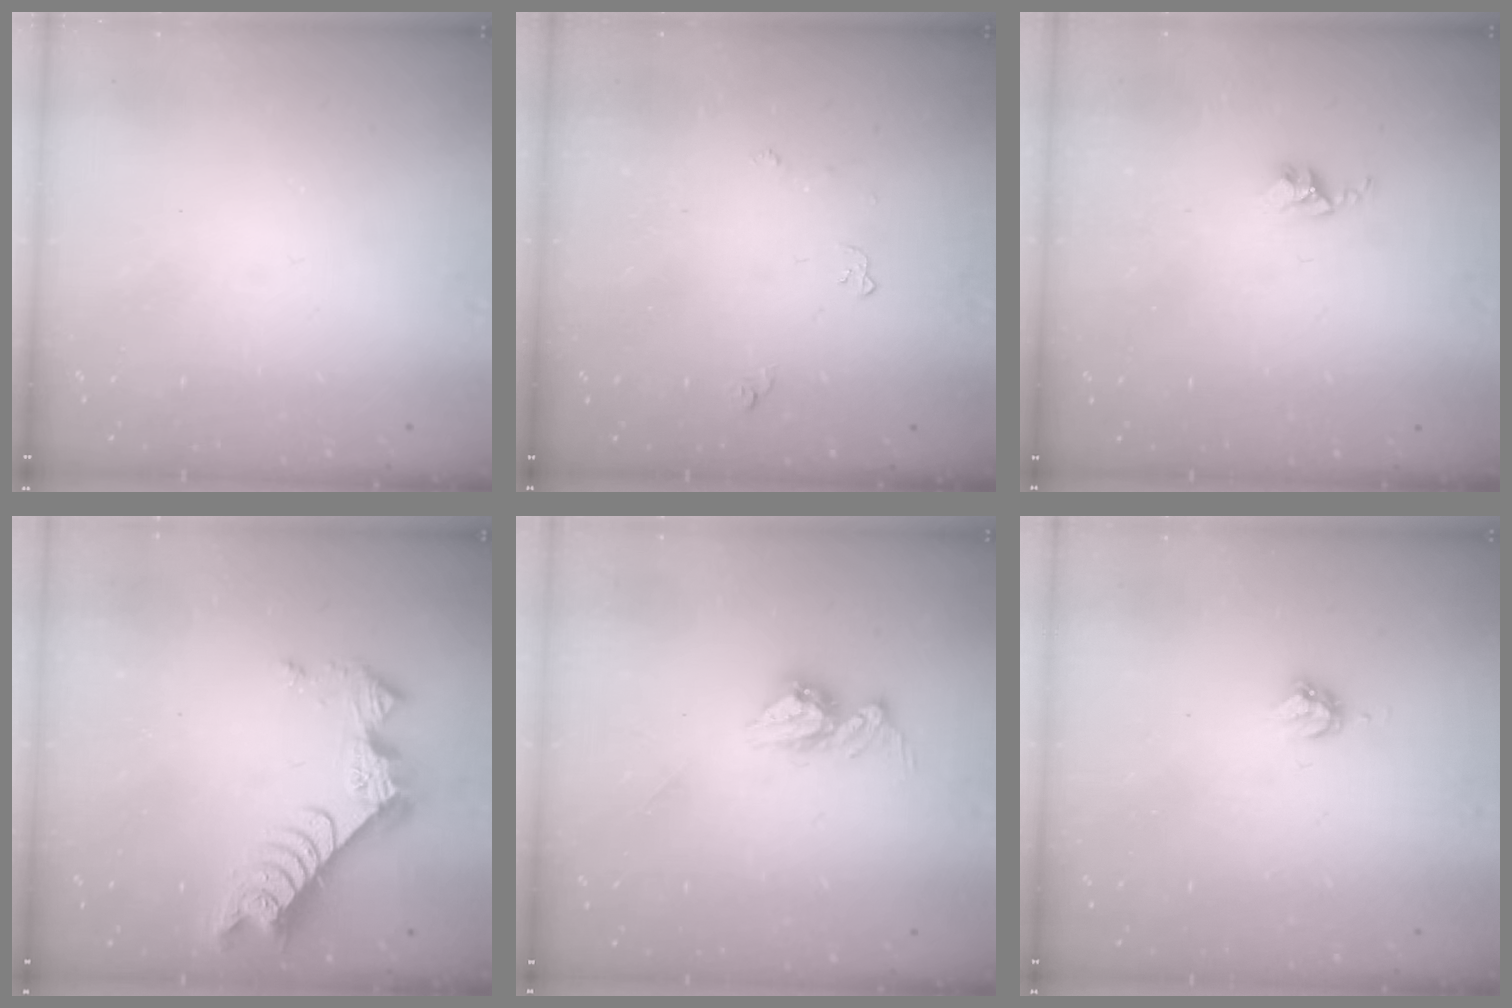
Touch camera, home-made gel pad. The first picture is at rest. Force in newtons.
{"total": 3.4, "press": 3.4, "slide": 0.6}
{"total": 2.6, "press": 2.6, "slide": 0.4}
{"total": 9.5, "press": 9.5, "slide": 0.8}
{"total": 9.4, "press": 9.4, "slide": 0.8}
{"total": 4.3, "press": 4.3, "slide": 0.3}